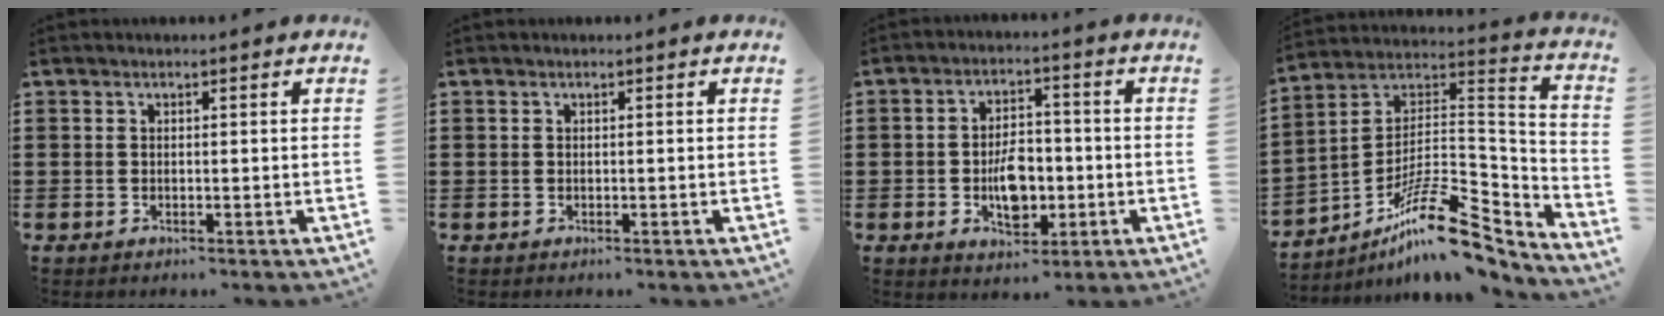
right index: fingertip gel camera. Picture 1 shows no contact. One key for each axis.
{"total": 0.0}
{"total": 6.6, "fx": -1.5, "fy": 3.9, "fz": 5.2, "tx": -0.067, "ty": 0.000, "tz": -0.029}
{"total": 14.9, "fx": -10.1, "fy": 4.9, "fz": 9.7, "tx": -0.160, "ty": 0.030, "tz": -0.180}